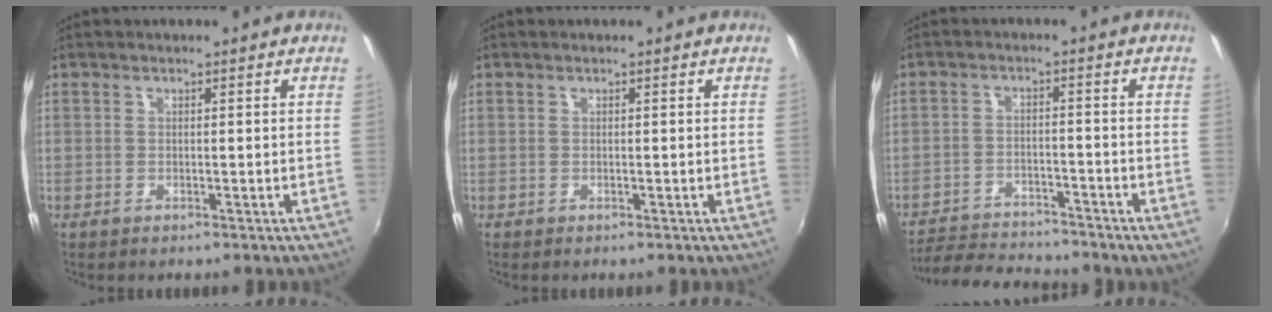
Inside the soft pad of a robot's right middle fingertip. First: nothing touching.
{"total": 0.0}
{"total": 11.5, "force": [-10.7, 2.4, 3.5], "torque": [-0.091, -0.005, -0.169]}